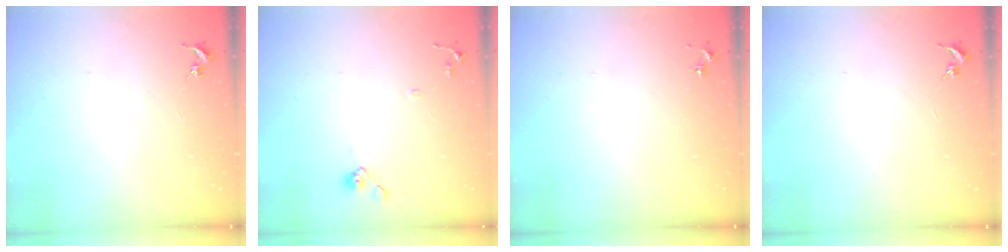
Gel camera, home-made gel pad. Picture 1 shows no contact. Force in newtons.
{"total": 7.3, "press": 7.3, "slide": 0.6}
{"total": 0.0}
{"total": 0.0}